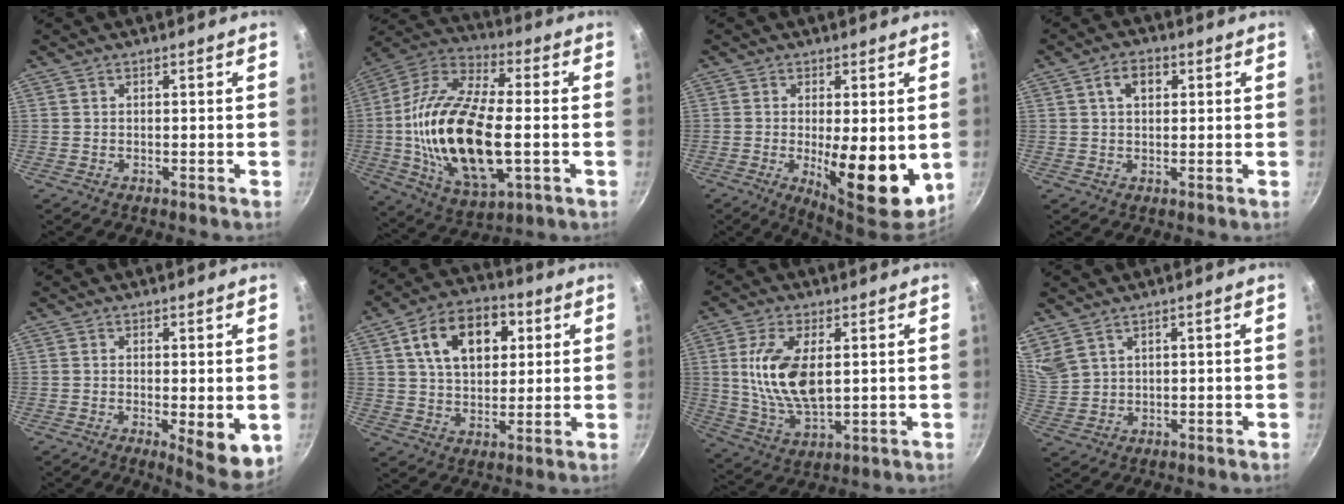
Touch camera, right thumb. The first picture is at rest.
{"total": 25.0, "force": [-2.2, 11.6, 22.1], "torque": [-0.430, 0.018, -0.047]}
{"total": 12.5, "force": [-1.7, 4.0, 11.7], "torque": [-0.152, -0.011, -0.011]}
{"total": 4.7, "force": [1.4, 3.1, 3.2], "torque": [-0.041, 0.005, 0.020]}
{"total": 7.6, "force": [-1.1, 2.4, 7.1], "torque": [-0.086, -0.013, -0.008]}
{"total": 15.3, "force": [4.8, 9.9, 10.6], "torque": [-0.138, 0.003, 0.072]}
{"total": 13.2, "force": [2.3, 6.6, 11.3], "torque": [-0.212, -0.011, 0.050]}
{"total": 6.0, "force": [4.6, 2.8, 2.7], "torque": [-0.048, -0.014, 0.103]}